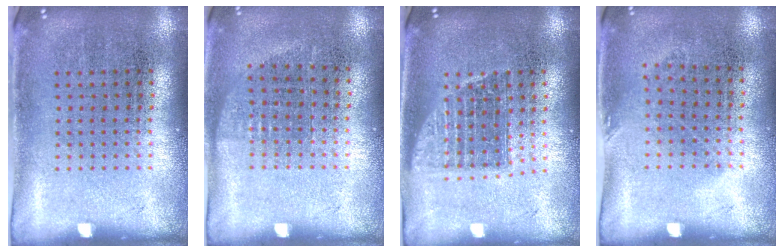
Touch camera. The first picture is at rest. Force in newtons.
{"total": 0.6, "press": 0.6, "slide": 0.3}
{"total": 1.3, "press": 1.1, "slide": 0.8}
{"total": 0.9, "press": 0.6, "slide": 0.6}